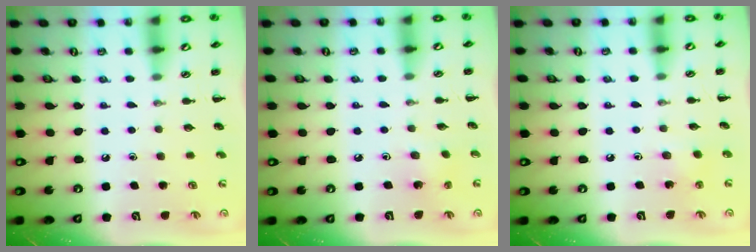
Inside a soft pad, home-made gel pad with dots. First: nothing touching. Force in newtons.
{"total": 1.5, "press": 1.4, "slide": 0.6}
{"total": 2.8, "press": 2.6, "slide": 0.9}